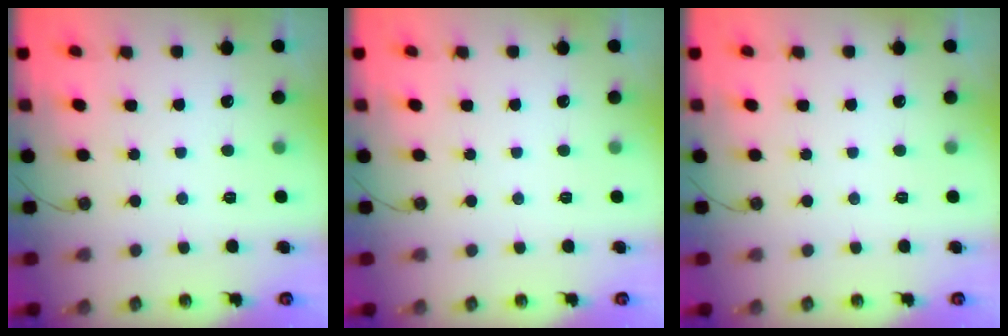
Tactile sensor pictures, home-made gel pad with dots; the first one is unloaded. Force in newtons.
{"total": 0.0}
{"total": 0.0}